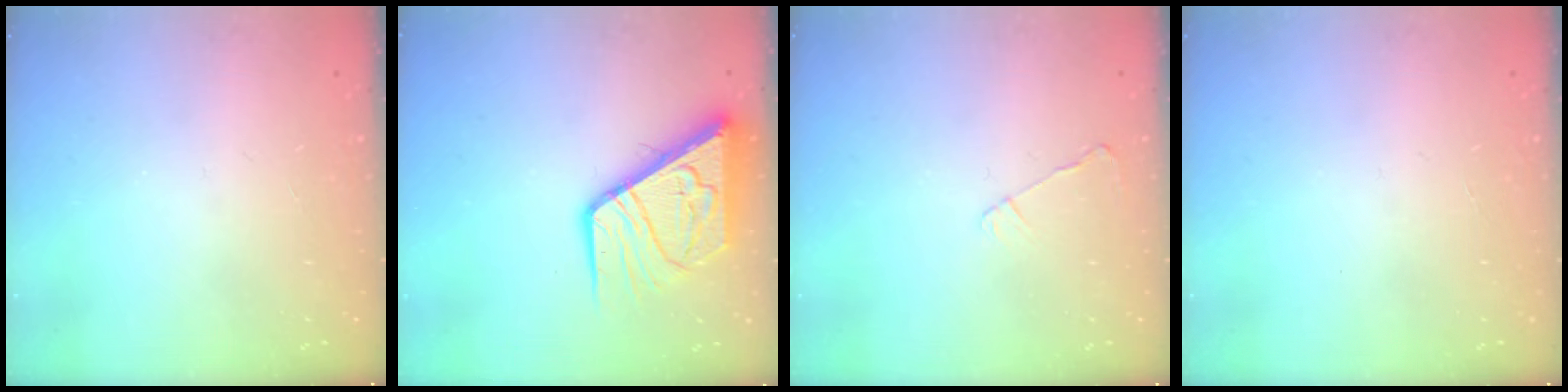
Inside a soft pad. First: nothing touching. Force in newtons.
{"total": 12.7, "press": 12.6, "slide": 1.7}
{"total": 2.6, "press": 2.6, "slide": 0.5}
{"total": 0.0}